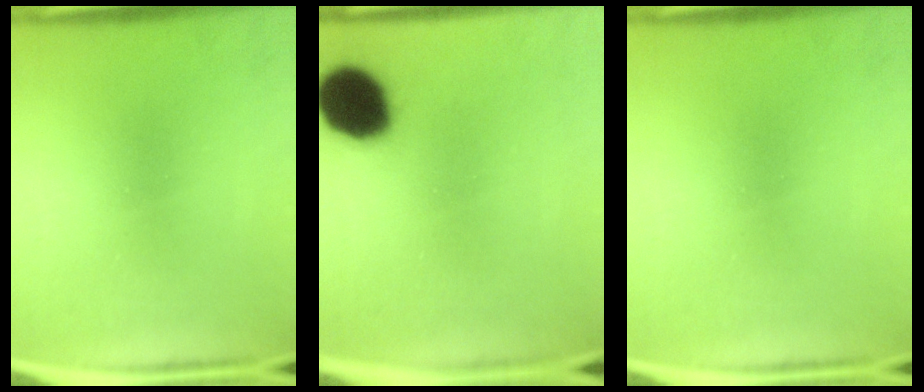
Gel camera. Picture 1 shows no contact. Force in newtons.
{"total": 14.8}
{"total": 0.0}